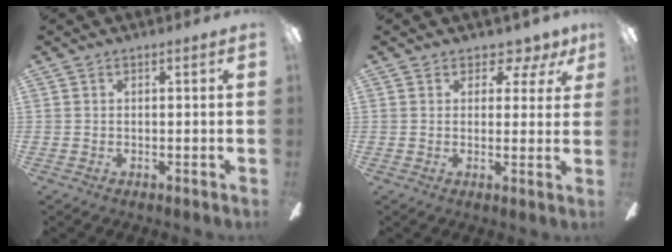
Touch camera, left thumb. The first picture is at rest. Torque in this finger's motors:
{"motor_torque": [-0.01, 0.02, -0.35, 0.15, -0.03]}